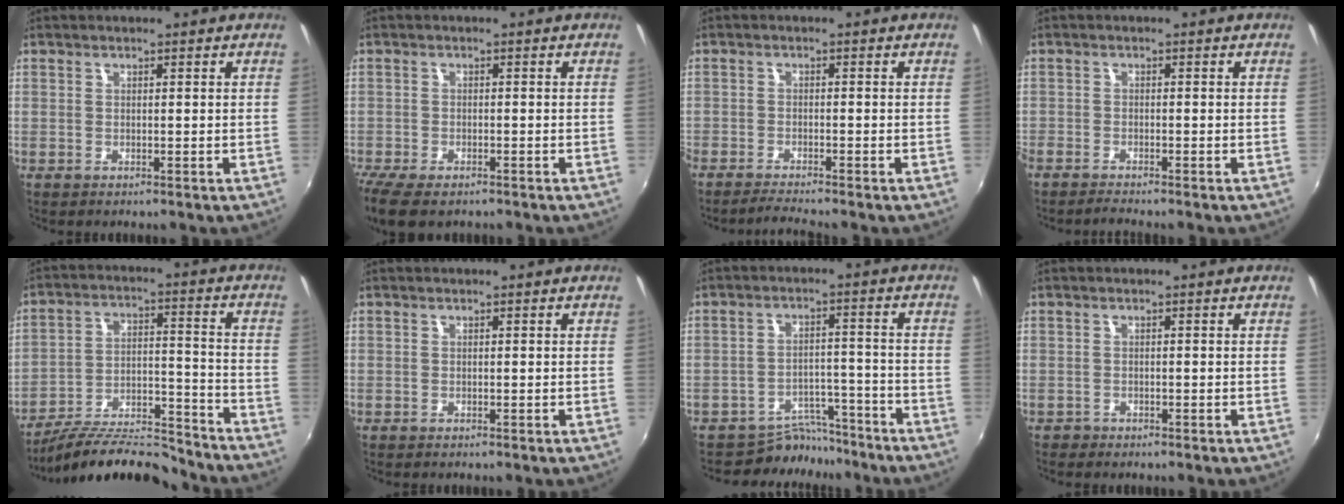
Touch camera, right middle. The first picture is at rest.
{"total": 8.2, "force": [-6.2, 2.6, 4.7], "torque": [-0.116, -0.041, -0.112]}
{"total": 3.3, "force": [-3.1, -0.6, 0.8], "torque": [-0.036, -0.009, -0.061]}
{"total": 2.2, "force": [-2.2, -0.2, 0.5], "torque": [-0.022, -0.011, -0.044]}
{"total": 17.0, "force": [-15.6, 3.3, 5.7], "torque": [-0.108, 0.010, -0.238]}
{"total": 0.0}
{"total": 7.2, "force": [-6.6, 2.7, -0.1], "torque": [-0.004, 0.024, -0.100]}
{"total": 0.8, "force": [-0.6, 0.5, 0.0], "torque": [-0.005, 0.002, -0.010]}